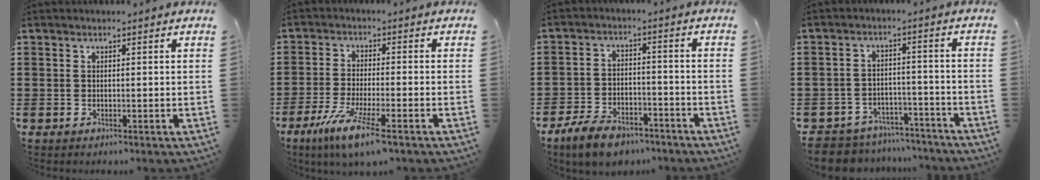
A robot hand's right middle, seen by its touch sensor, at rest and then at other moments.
{"total": 7.1, "force": [-4.6, 0.6, 5.4], "torque": [-0.112, -0.016, -0.083]}
{"total": 6.7, "force": [-5.7, 2.3, 2.8], "torque": [-0.061, 0.009, -0.108]}
{"total": 6.1, "force": [-6.0, 1.1, 0.1], "torque": [-0.014, 0.012, -0.122]}